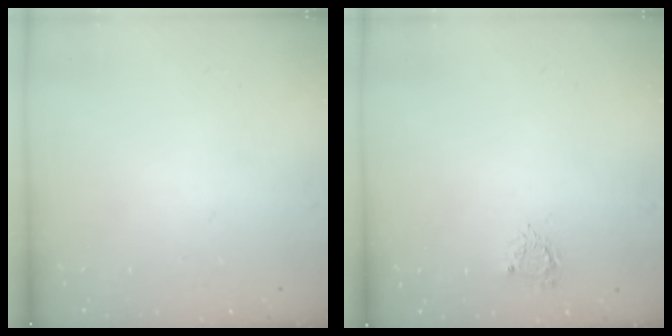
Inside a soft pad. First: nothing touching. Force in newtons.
{"total": 4.2, "press": 4.2, "slide": 0.4}